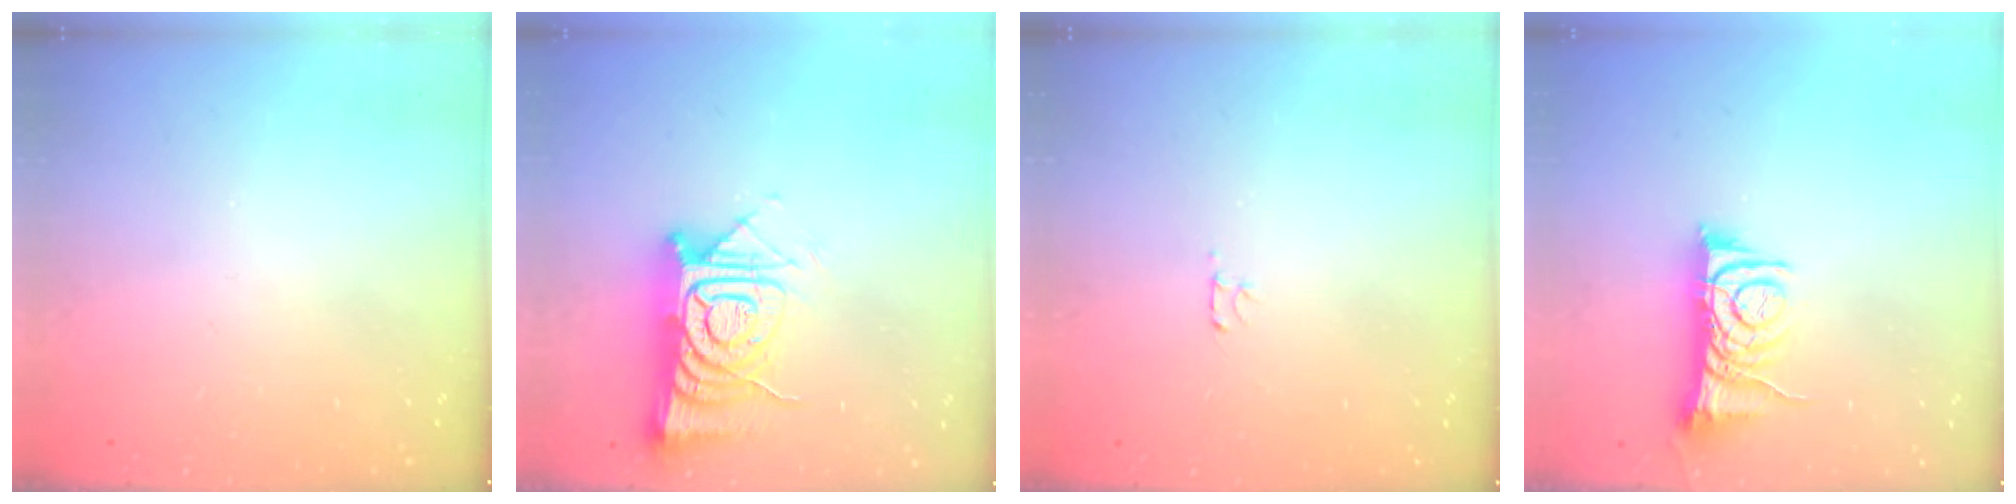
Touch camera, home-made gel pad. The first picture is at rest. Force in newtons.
{"total": 15.8, "press": 15.7, "slide": 1.4}
{"total": 2.5, "press": 2.4, "slide": 0.3}
{"total": 8.8, "press": 8.8, "slide": 0.3}